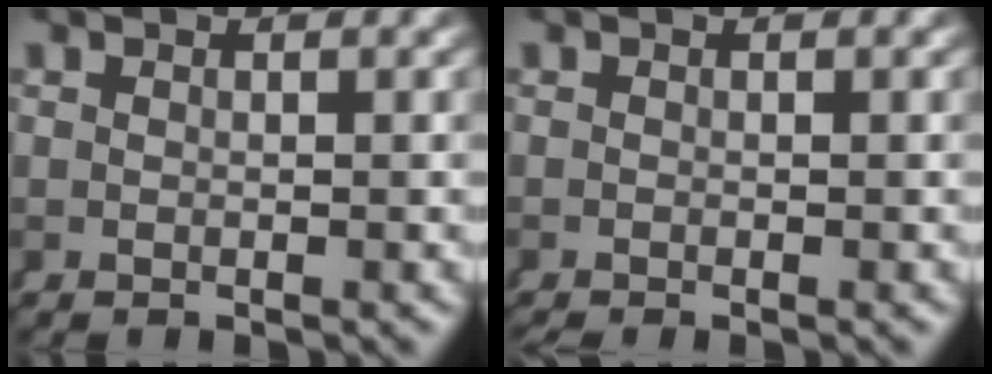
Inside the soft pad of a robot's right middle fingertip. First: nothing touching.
{"total": 0.7, "force": [-0.7, -0.1, 0.1], "torque": [0.003, -0.005, -0.010]}